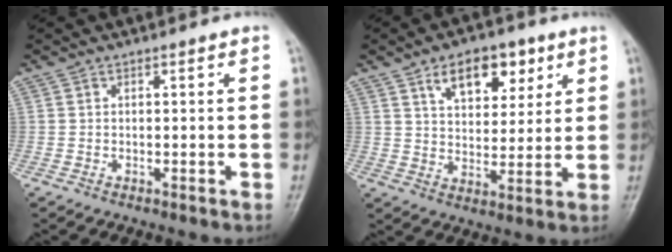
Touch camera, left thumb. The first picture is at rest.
{"total": 11.4, "force": [5.9, 6.6, 7.1], "torque": [-0.070, -0.026, 0.095]}